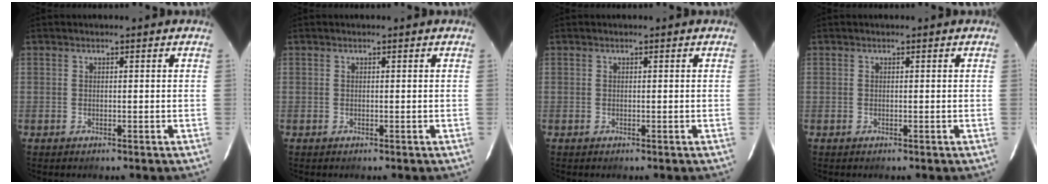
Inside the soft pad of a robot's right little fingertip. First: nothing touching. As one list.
[{"total": 0.0}, {"total": 0.0}, {"total": 0.0}]